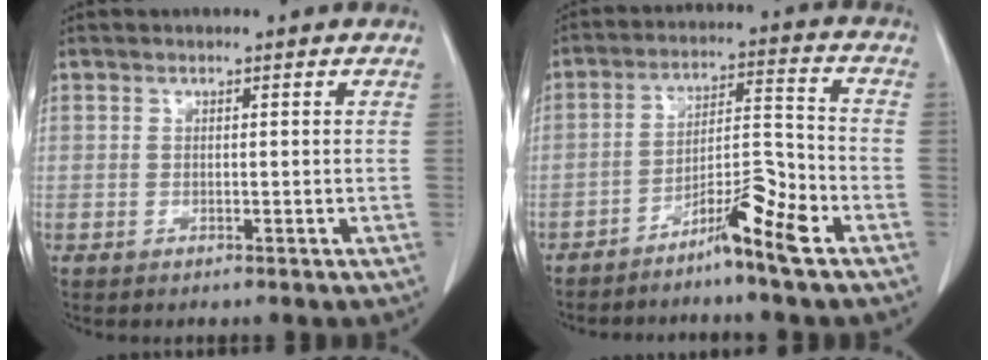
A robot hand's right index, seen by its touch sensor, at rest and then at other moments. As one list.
[{"total": 7.8, "force": [-5.2, 0.2, 5.9], "torque": [-0.096, 0.012, -0.090]}]